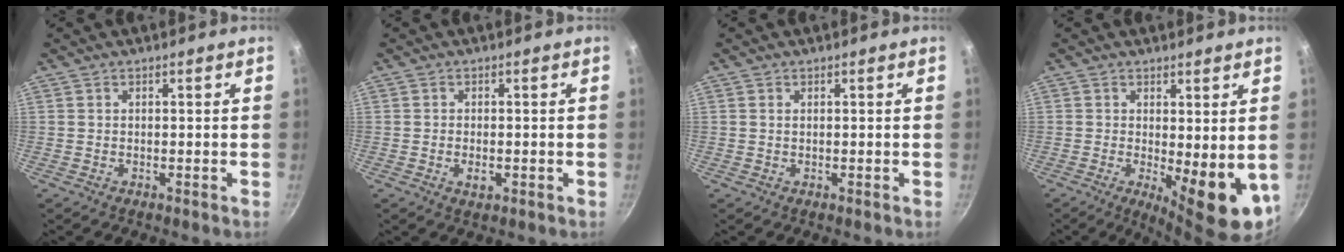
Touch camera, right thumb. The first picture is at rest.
{"total": 2.4, "force": [-0.7, 1.4, 1.9], "torque": [-0.035, -0.002, -0.011]}
{"total": 0.5, "force": [0.2, 0.3, 0.4], "torque": [-0.008, 0.001, 0.004]}
{"total": 10.3, "force": [-0.8, 3.7, 9.5], "torque": [-0.110, -0.011, 0.002]}